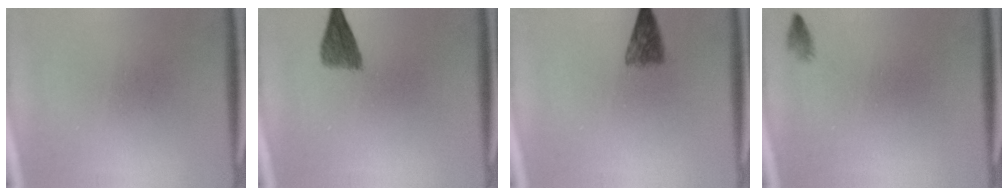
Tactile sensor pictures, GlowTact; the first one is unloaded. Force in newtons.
{"total": 3.6}
{"total": 3.4}
{"total": 0.8}